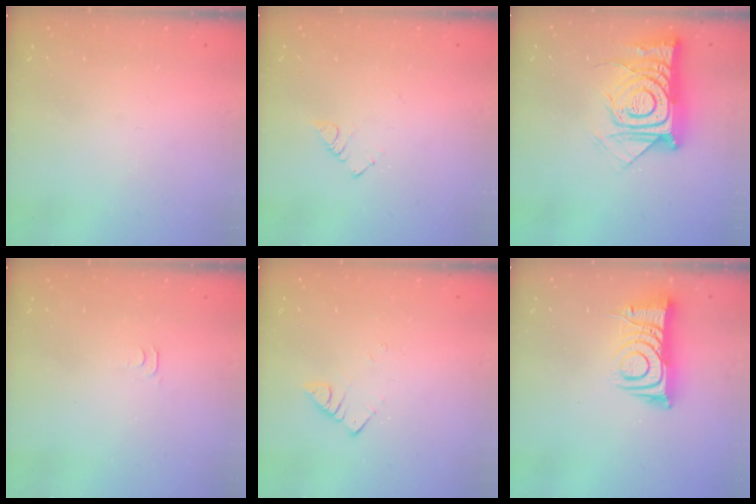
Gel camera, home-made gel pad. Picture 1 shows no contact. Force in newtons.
{"total": 2.7, "press": 2.7, "slide": 0.4}
{"total": 16.9, "press": 16.9, "slide": 1.2}
{"total": 2.8, "press": 2.7, "slide": 0.5}
{"total": 2.5, "press": 2.5, "slide": 0.3}
{"total": 9.9, "press": 9.9, "slide": 1.0}